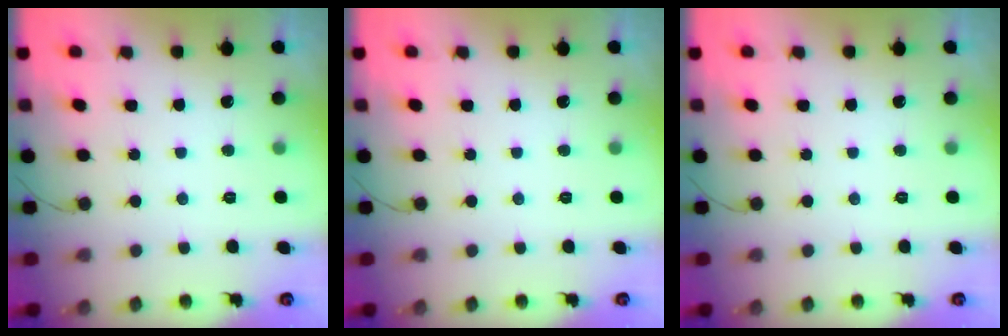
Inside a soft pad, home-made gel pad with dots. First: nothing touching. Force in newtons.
{"total": 0.0}
{"total": 0.0}